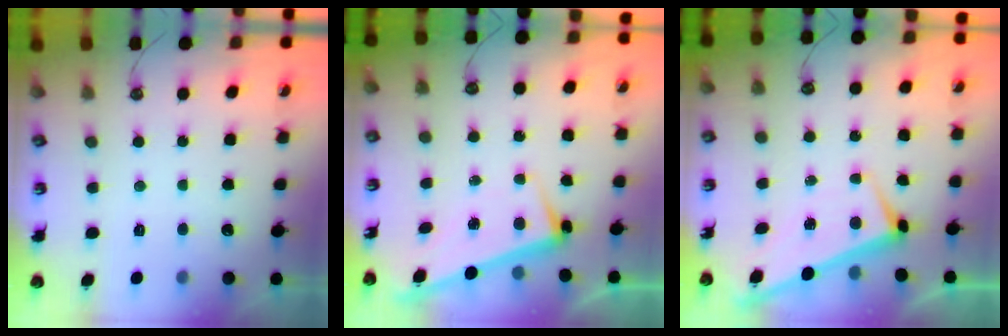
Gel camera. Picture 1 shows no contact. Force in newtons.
{"total": 2.6, "press": 2.5, "slide": 0.7}
{"total": 1.0, "press": 1.0, "slide": 0.1}